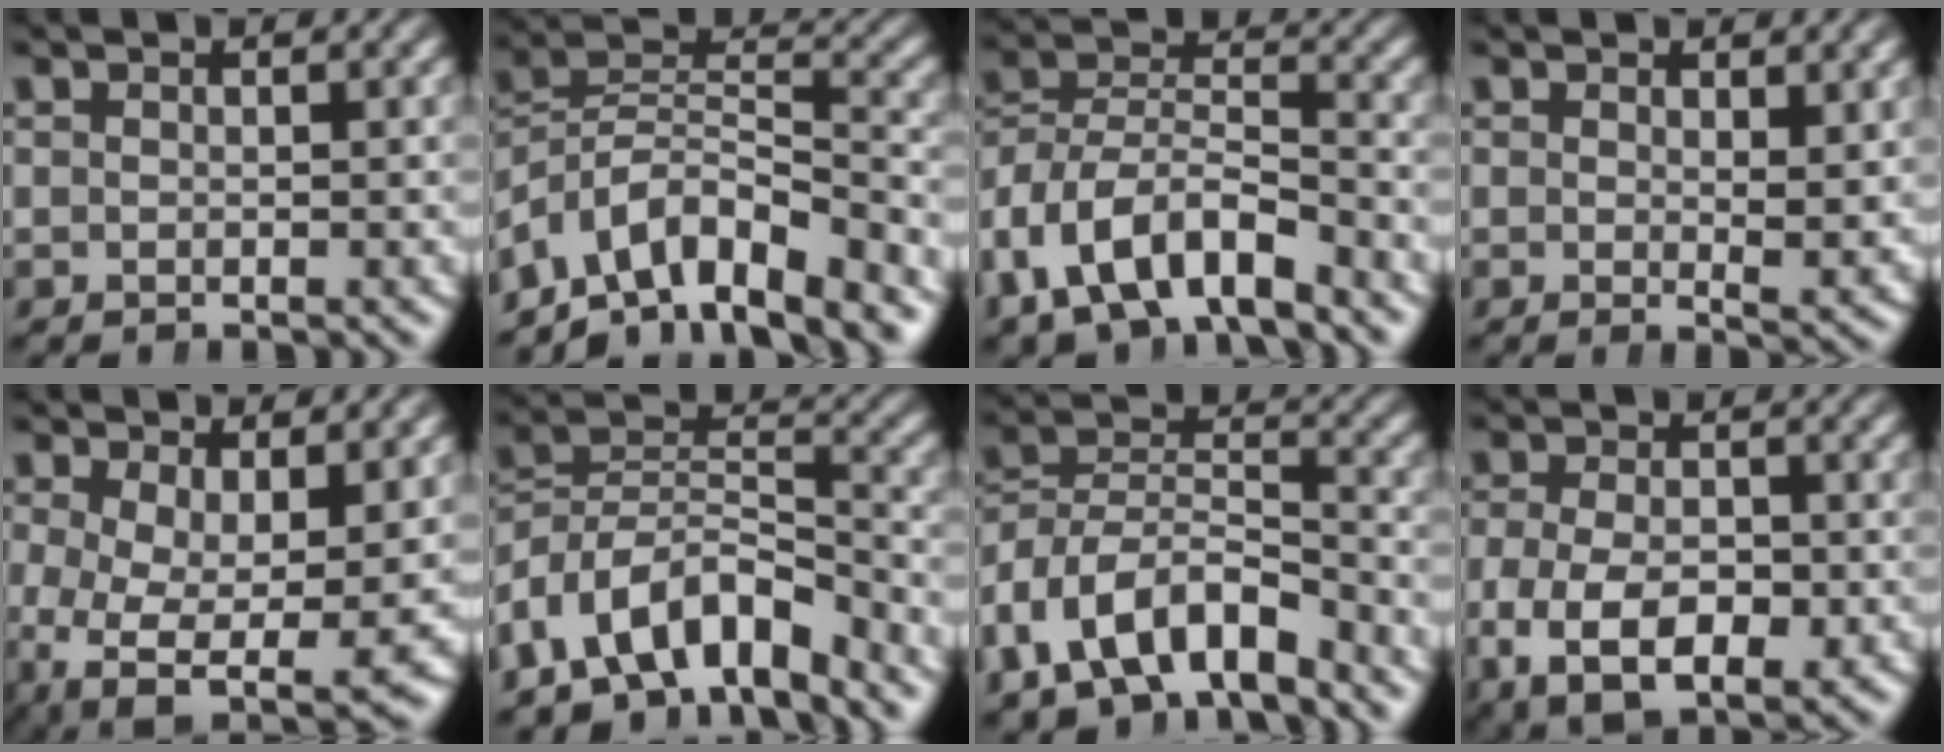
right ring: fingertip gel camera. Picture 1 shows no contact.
{"total": 12.4, "force": [-5.6, 8.7, 6.8], "torque": [-0.128, -0.035, -0.090]}
{"total": 9.4, "force": [-2.6, 7.6, 4.9], "torque": [-0.110, -0.022, -0.050]}
{"total": 1.5, "force": [0.9, 0.1, 1.2], "torque": [-0.011, -0.009, 0.015]}
{"total": 7.9, "force": [-2.8, 5.0, 5.5], "torque": [-0.124, -0.059, -0.023]}
{"total": 10.7, "force": [-4.3, 8.0, 5.6], "torque": [-0.117, -0.038, -0.069]}
{"total": 9.7, "force": [-3.6, 7.7, 4.7], "torque": [-0.102, -0.026, -0.063]}
{"total": 7.7, "force": [-2.5, 4.8, 5.4], "torque": [-0.099, -0.032, -0.024]}